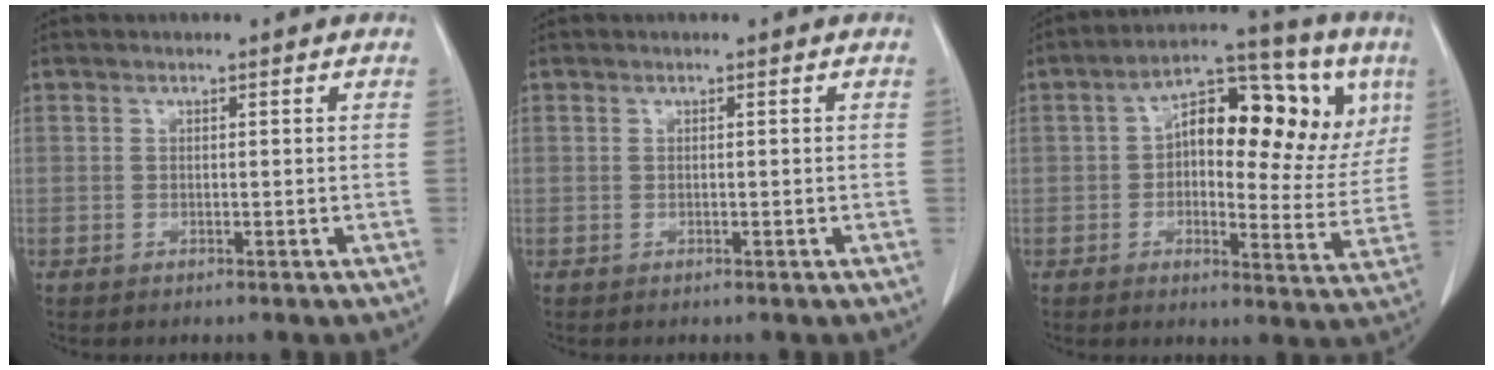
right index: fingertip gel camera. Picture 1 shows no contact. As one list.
[{"total": 0.0}, {"total": 19.3, "force": [5.5, 8.8, 16.2], "torque": [-0.221, 0.048, 0.073]}]